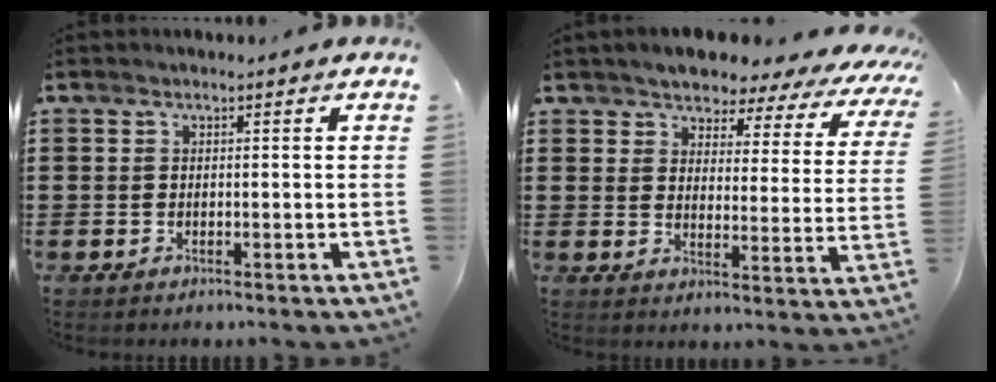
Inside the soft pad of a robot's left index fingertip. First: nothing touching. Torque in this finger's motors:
{"motor_torque": [2.14, 0.00, 1.05, 0.11]}